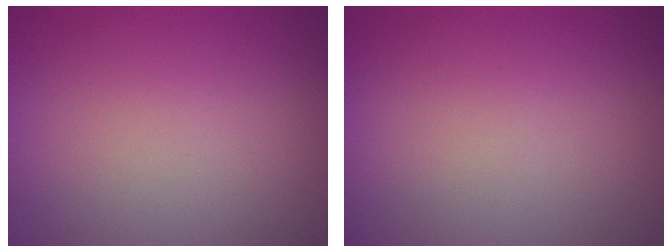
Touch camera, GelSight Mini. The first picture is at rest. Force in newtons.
{"total": 0.5, "press": 0.5, "slide": 0.1}